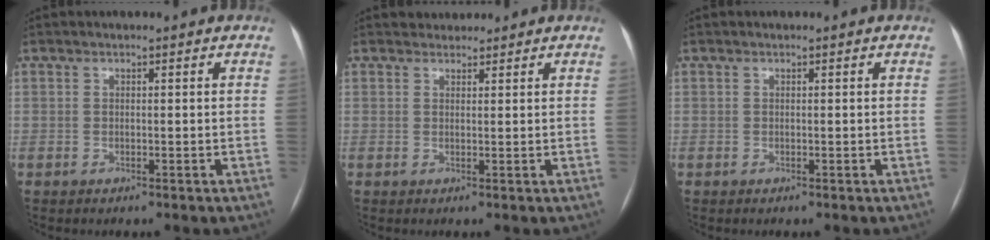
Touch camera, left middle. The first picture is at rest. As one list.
[{"total": 1.9, "force": [1.7, 0.8, -0.2], "torque": [0.004, 0.012, 0.026]}, {"total": 0.0}]